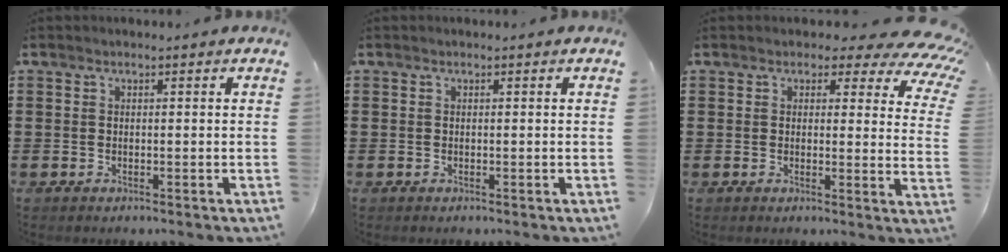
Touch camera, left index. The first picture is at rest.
{"total": 0.0}
{"total": 4.3, "force": [3.1, 1.9, 2.3], "torque": [-0.037, -0.018, 0.047]}